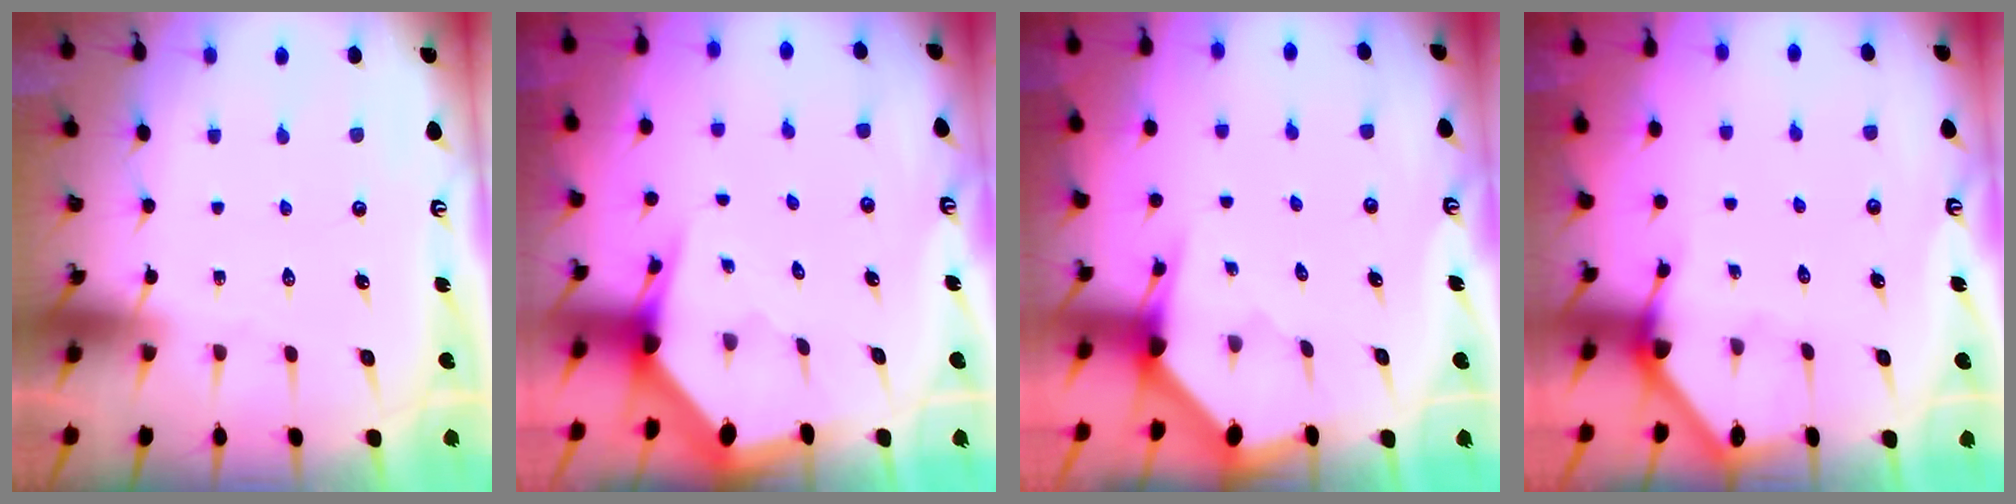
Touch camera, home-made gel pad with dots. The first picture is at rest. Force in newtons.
{"total": 3.4, "press": 3.3, "slide": 0.4}
{"total": 3.0, "press": 3.0, "slide": 0.2}
{"total": 2.2, "press": 2.2, "slide": 0.1}